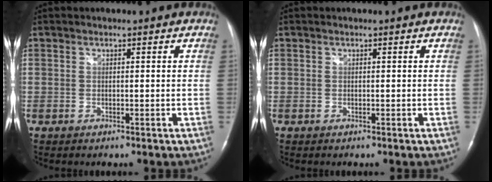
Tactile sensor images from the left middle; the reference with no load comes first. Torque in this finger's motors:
{"motor_torque": [-0.08, 0.00, 0.00, 0.01]}